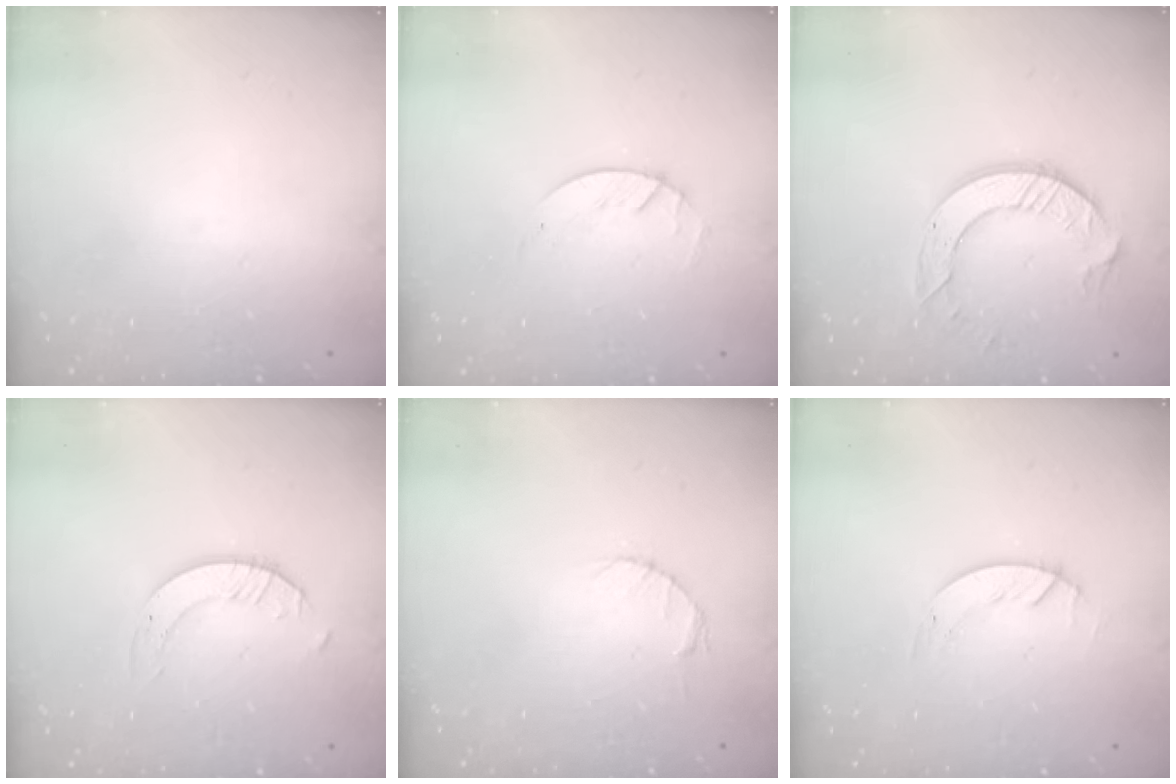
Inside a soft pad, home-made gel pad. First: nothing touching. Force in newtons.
{"total": 1.7, "press": 1.6, "slide": 0.2}
{"total": 9.7, "press": 9.7, "slide": 0.8}
{"total": 2.1, "press": 2.1, "slide": 0.2}
{"total": 2.7, "press": 2.7, "slide": 0.4}
{"total": 1.4, "press": 1.4, "slide": 0.2}